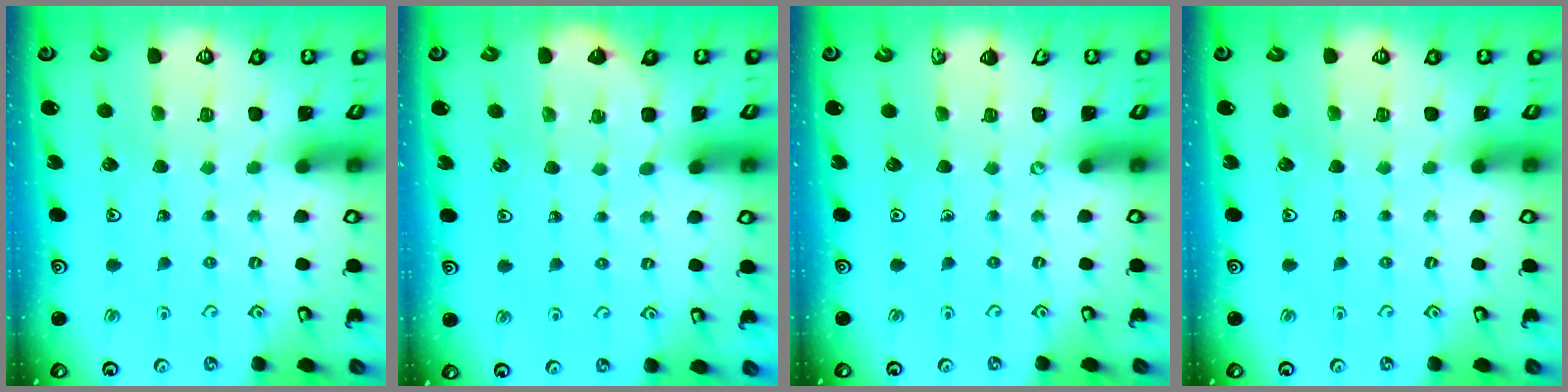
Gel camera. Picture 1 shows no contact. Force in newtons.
{"total": 2.1, "press": 2.1, "slide": 0.2}
{"total": 0.0}
{"total": 0.0}